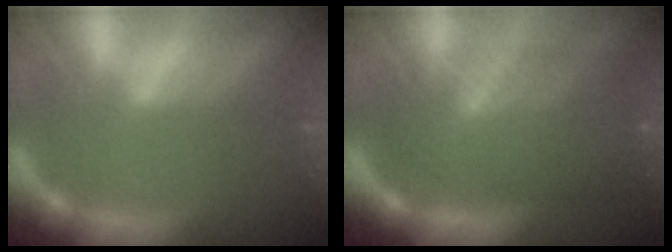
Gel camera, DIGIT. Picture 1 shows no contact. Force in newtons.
{"total": 8.5}